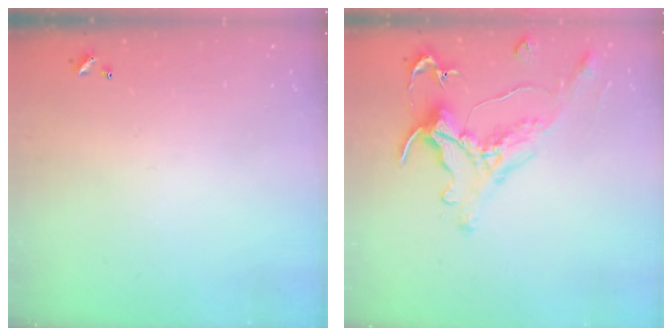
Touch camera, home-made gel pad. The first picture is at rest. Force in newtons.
{"total": 0.7, "press": 0.1, "slide": 0.7}